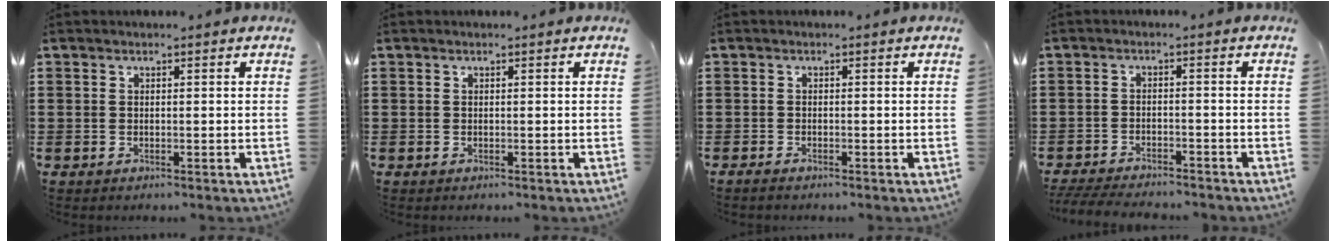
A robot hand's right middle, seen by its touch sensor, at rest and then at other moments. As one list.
[{"total": 0.0}, {"total": 0.6, "force": [-0.6, 0.1, 0.3], "torque": [-0.008, -0.006, -0.010]}, {"total": 3.9, "force": [-3.8, 0.4, 0.9], "torque": [-0.031, -0.008, -0.080]}]